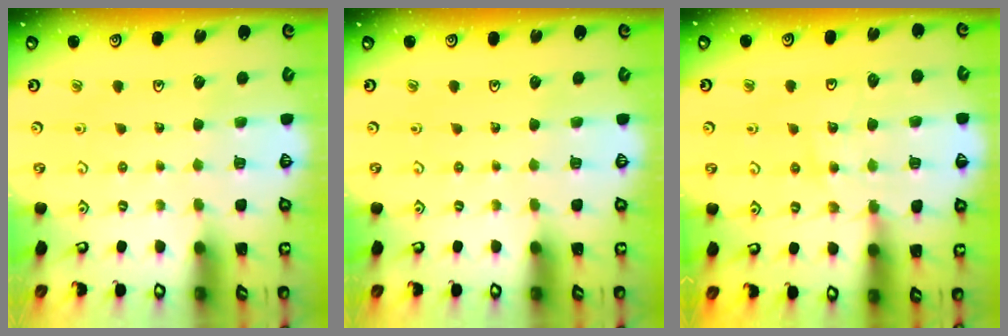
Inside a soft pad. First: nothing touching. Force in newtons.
{"total": 0.0}
{"total": 12.5, "press": 12.2, "slide": 2.6}